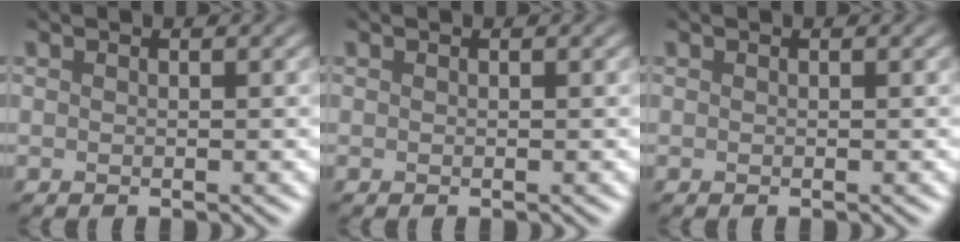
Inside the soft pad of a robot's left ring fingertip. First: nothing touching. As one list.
[{"total": 0.0}, {"total": 0.0}]